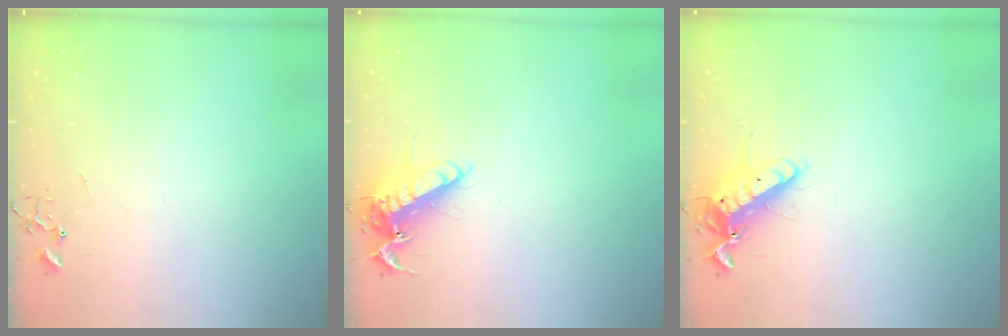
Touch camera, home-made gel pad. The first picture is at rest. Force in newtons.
{"total": 12.3, "press": 12.1, "slide": 1.8}
{"total": 12.5, "press": 12.4, "slide": 1.6}